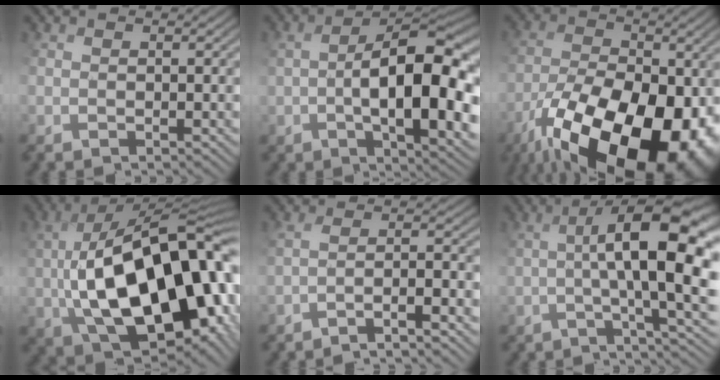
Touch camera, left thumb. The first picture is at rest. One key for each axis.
{"total": 12.0, "fx": -1.7, "fy": 4.9, "fz": 10.8, "tx": -0.166, "ty": 0.004, "tz": -0.012}
{"total": 18.8, "fx": -9.6, "fy": 9.9, "fz": 12.8, "tx": -0.231, "ty": -0.039, "tz": -0.137}
{"total": 19.3, "fx": -1.4, "fy": 10.8, "fz": 15.9, "tx": -0.279, "ty": -0.019, "tz": 0.009}
{"total": 4.7, "fx": -3.6, "fy": -0.1, "fz": 3.0, "tx": -0.041, "ty": 0.029, "tz": -0.066}
{"total": 12.4, "fx": 0.7, "fy": 3.4, "fz": 11.9, "tx": -0.155, "ty": 0.008, "tz": 0.032}